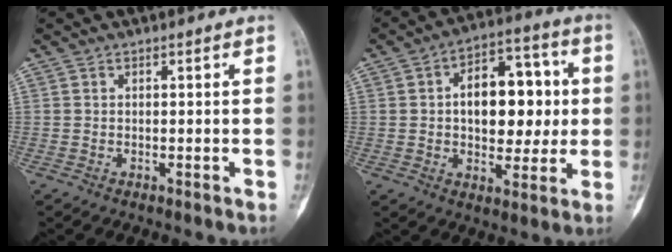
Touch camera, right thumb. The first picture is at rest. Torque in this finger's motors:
{"motor_torque": [1.62, 2.00, 0.55, -0.32, 0.14]}